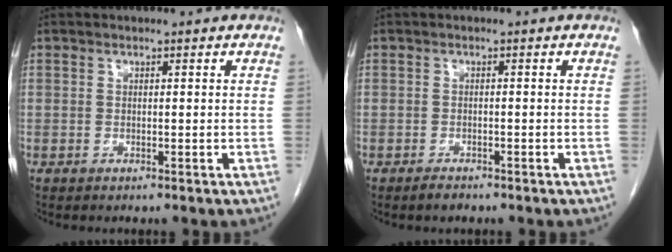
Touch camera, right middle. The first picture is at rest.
{"total": 1.3, "force": [-1.1, 0.5, 0.5], "torque": [-0.014, -0.002, -0.015]}